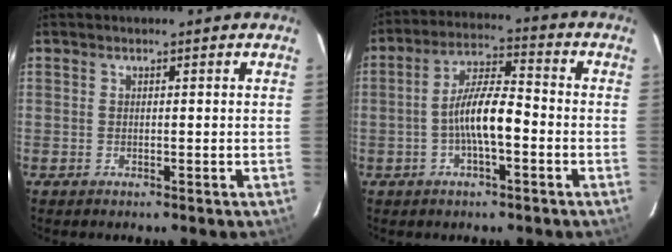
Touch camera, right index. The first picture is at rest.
{"total": 8.5, "force": [-2.4, 2.1, 7.8], "torque": [-0.155, 0.012, -0.044]}